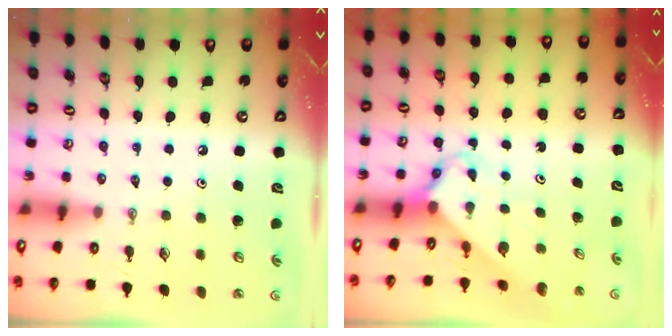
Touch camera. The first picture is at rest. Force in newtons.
{"total": 2.8, "press": 2.8, "slide": 0.2}